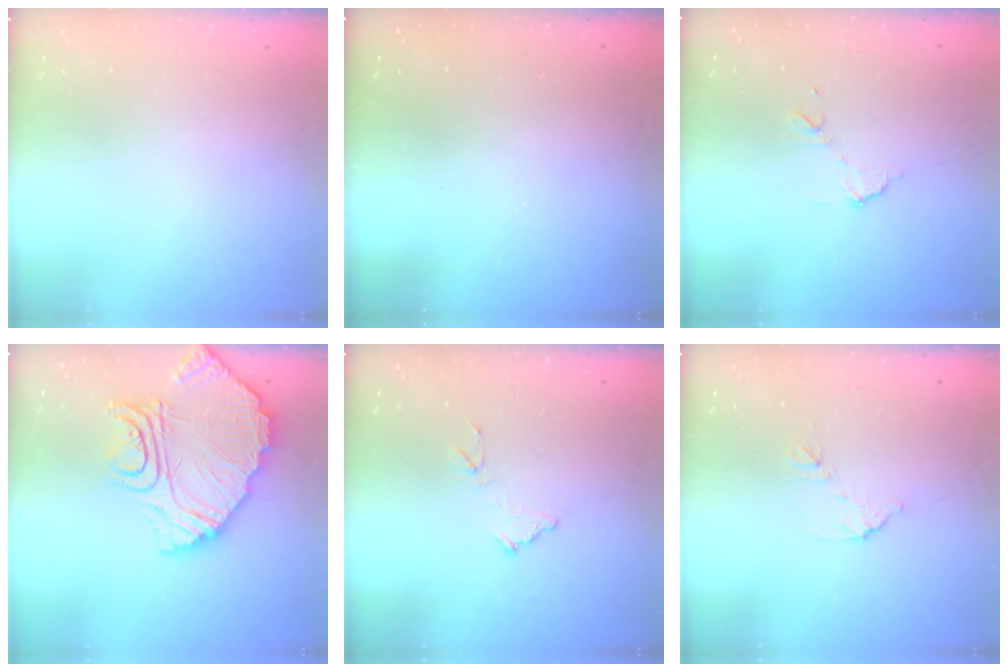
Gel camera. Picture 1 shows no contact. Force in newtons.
{"total": 3.0, "press": 3.0, "slide": 0.1}
{"total": 7.5, "press": 7.5, "slide": 0.1}
{"total": 18.7, "press": 18.5, "slide": 2.1}
{"total": 8.1, "press": 8.0, "slide": 0.6}
{"total": 6.6, "press": 6.6, "slide": 0.4}